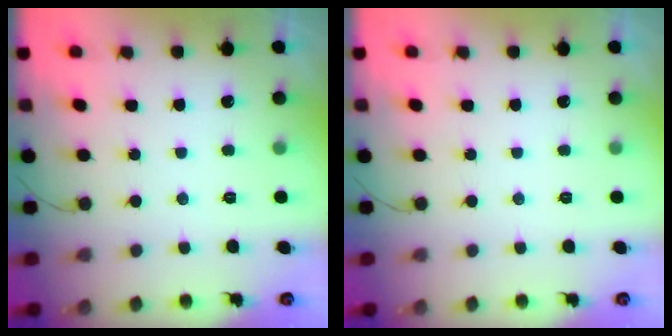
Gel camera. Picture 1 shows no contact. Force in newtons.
{"total": 0.0}